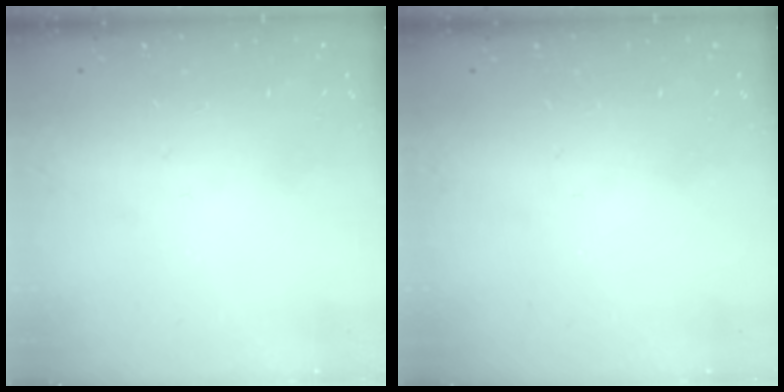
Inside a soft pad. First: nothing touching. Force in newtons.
{"total": 0.0}